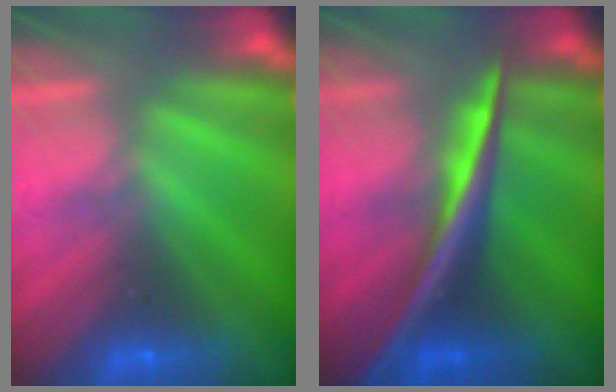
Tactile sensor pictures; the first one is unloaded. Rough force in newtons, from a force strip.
{"total": 2.6}